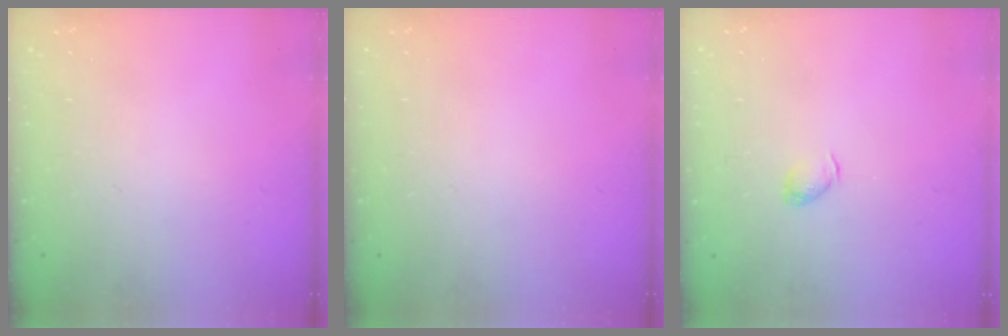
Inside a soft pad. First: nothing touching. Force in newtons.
{"total": 0.0}
{"total": 2.9, "press": 2.9, "slide": 0.5}